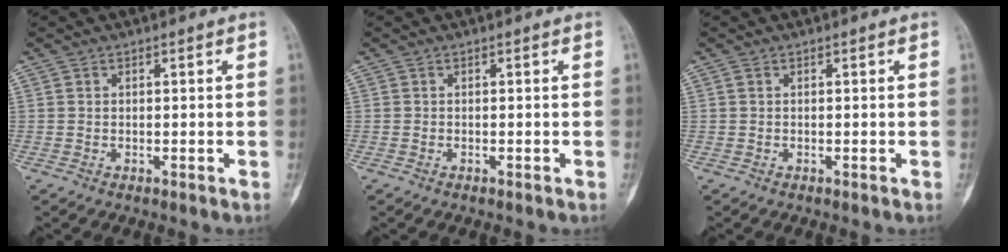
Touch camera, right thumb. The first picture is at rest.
{"total": 0.0}
{"total": 0.0}